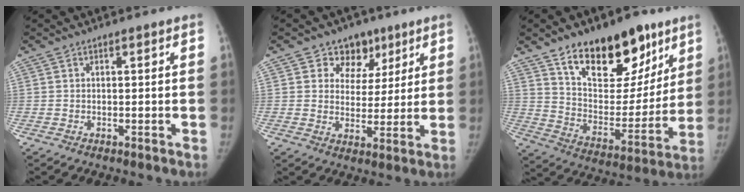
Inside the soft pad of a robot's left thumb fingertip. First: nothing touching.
{"total": 8.3, "force": [4.7, 6.6, 1.7], "torque": [0.017, -0.019, 0.072]}
{"total": 21.6, "force": [13.5, 11.5, 12.3], "torque": [-0.129, -0.070, 0.221]}